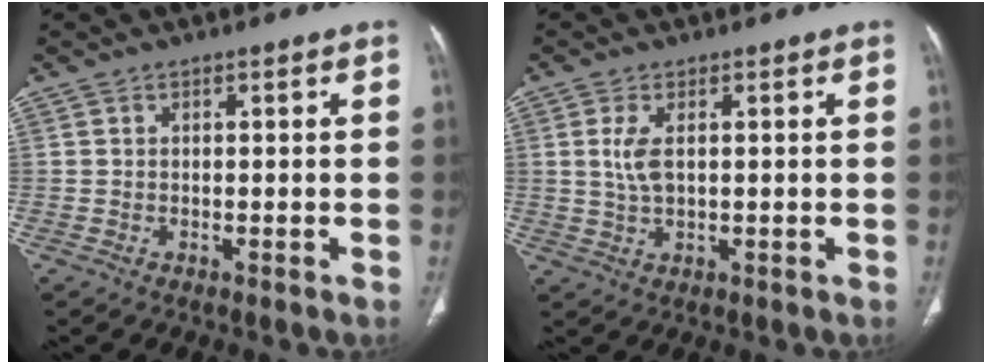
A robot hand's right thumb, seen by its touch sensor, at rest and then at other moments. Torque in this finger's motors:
{"motor_torque": [-0.44, 0.73, 0.49, 0.40, 0.03]}